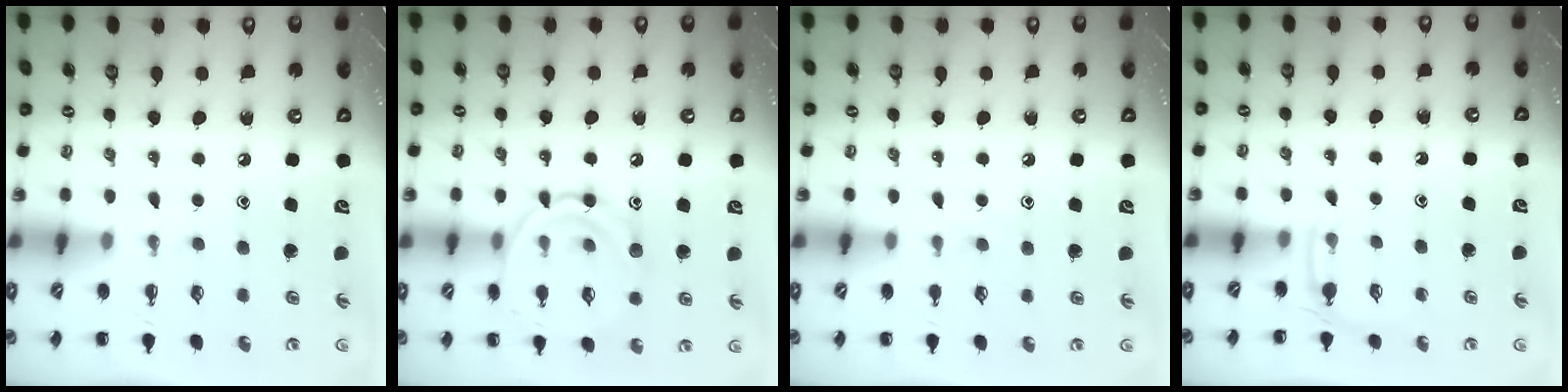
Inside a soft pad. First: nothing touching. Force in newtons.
{"total": 12.2, "press": 12.2, "slide": 0.5}
{"total": 4.8, "press": 4.6, "slide": 1.0}
{"total": 3.3, "press": 3.1, "slide": 1.1}